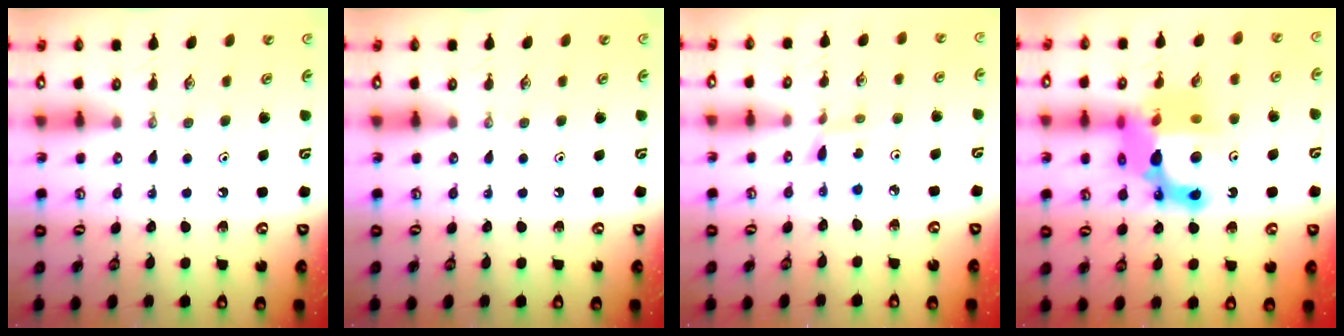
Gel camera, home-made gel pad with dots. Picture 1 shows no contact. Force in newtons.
{"total": 0.0}
{"total": 3.1, "press": 3.1, "slide": 0.4}
{"total": 16.5, "press": 16.4, "slide": 1.6}